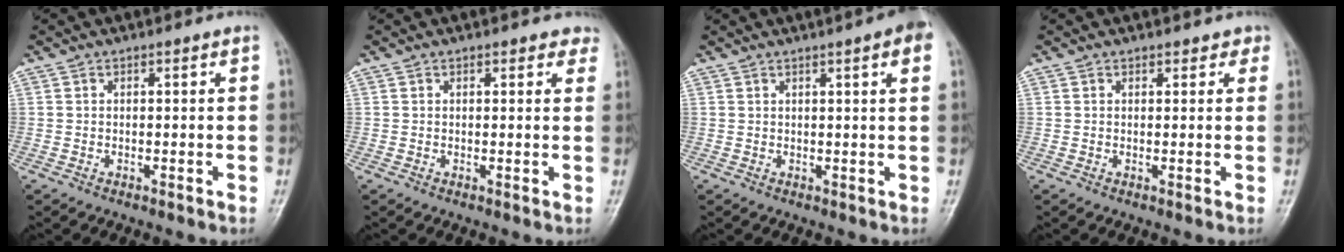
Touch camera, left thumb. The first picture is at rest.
{"total": 2.8, "force": [2.2, 1.5, 0.8], "torque": [0.023, -0.006, 0.012]}
{"total": 5.4, "force": [2.8, 0.5, 4.6], "torque": [-0.055, 0.011, 0.034]}
{"total": 1.7, "force": [1.2, 1.1, 0.1], "torque": [0.025, -0.004, 0.008]}